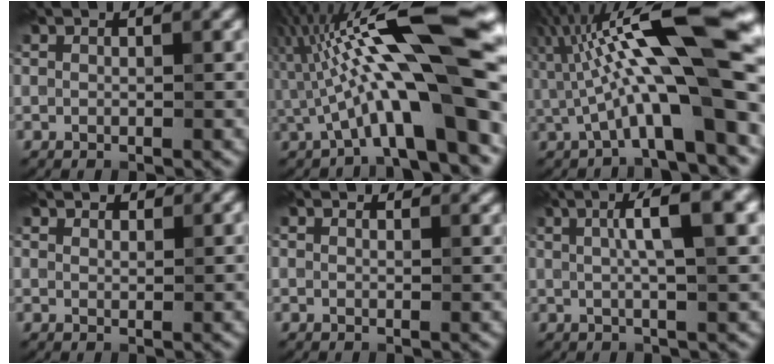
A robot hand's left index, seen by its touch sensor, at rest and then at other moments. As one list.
[{"total": 13.8, "force": [-0.4, 3.1, 13.5], "torque": [-0.213, 0.037, -0.011]}, {"total": 14.1, "force": [1.2, 3.2, 13.7], "torque": [-0.211, 0.034, 0.014]}, {"total": 2.1, "force": [2.0, 0.8, 0.1], "torque": [-0.007, -0.008, 0.037]}, {"total": 1.8, "force": [1.7, 0.6, 0.3], "torque": [-0.010, -0.005, 0.020]}, {"total": 5.7, "force": [1.7, 1.0, 5.3], "torque": [-0.077, 0.015, 0.023]}]